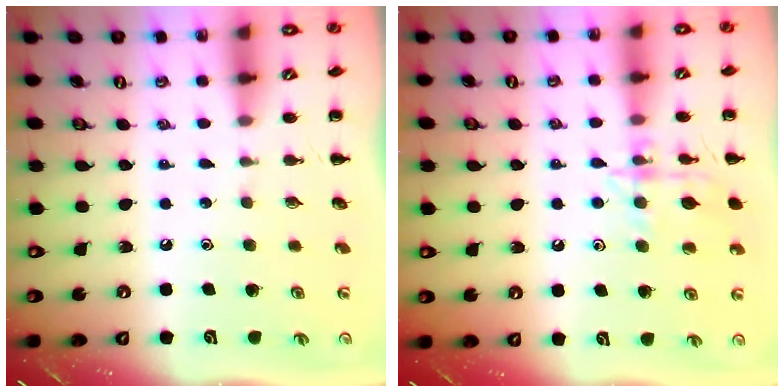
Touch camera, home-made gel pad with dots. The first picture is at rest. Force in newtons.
{"total": 13.7, "press": 13.7, "slide": 1.3}